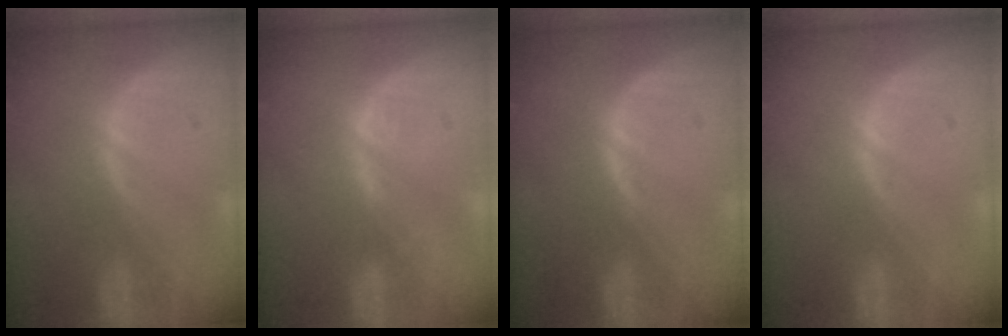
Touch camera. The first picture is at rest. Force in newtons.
{"total": 1.1, "press": 1.1, "slide": 0.2}
{"total": 0.5, "press": 0.5, "slide": 0.2}
{"total": 0.0}